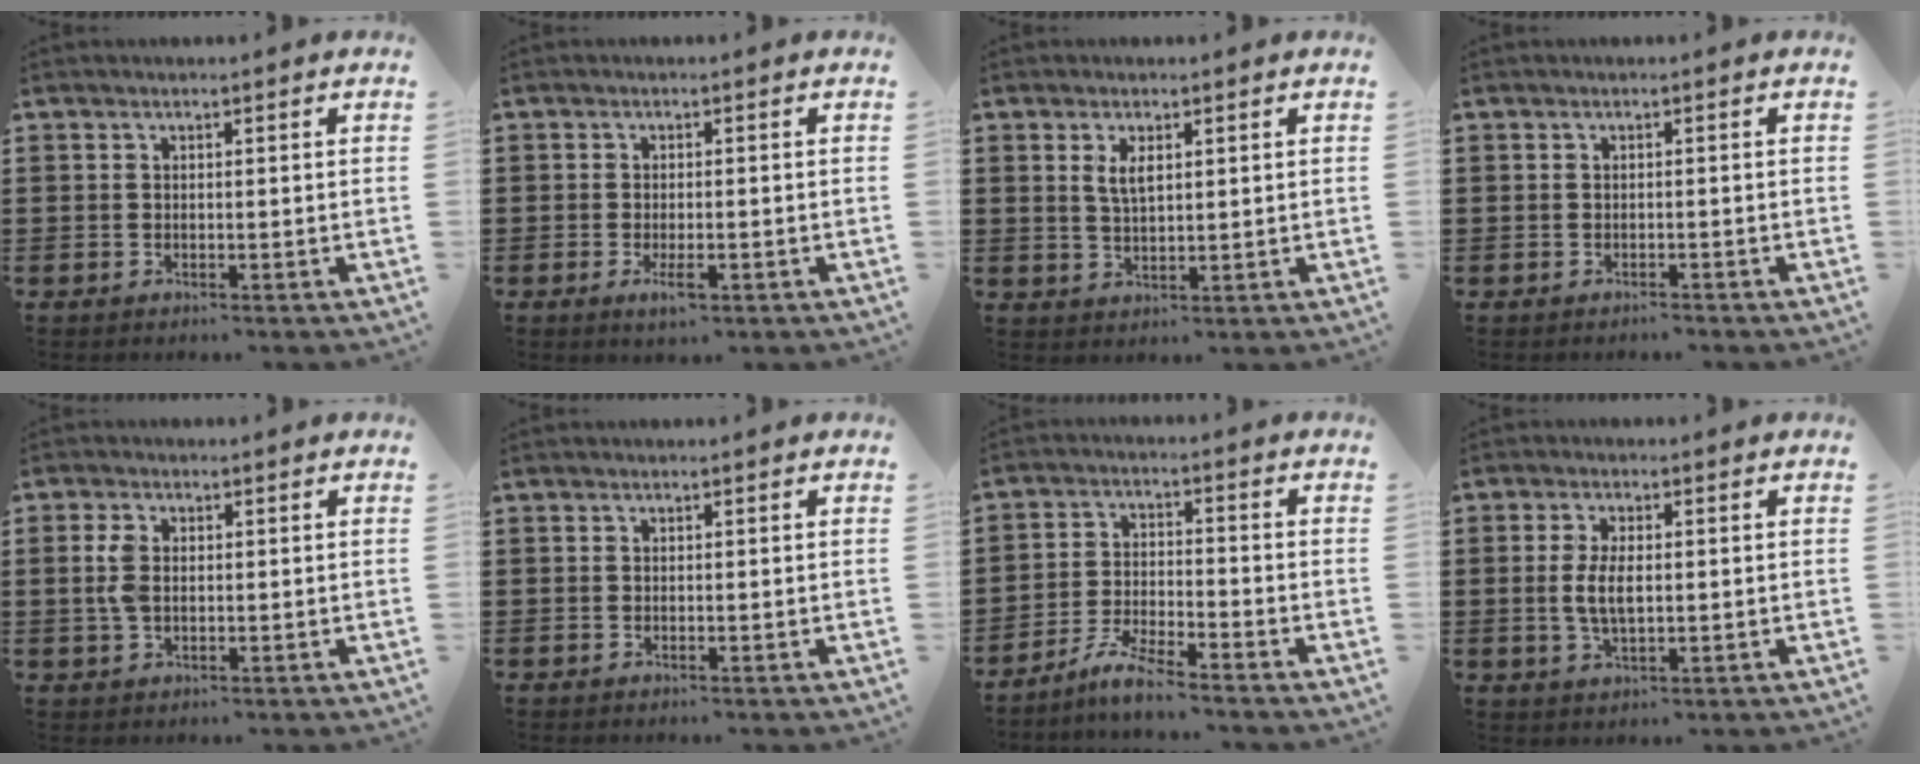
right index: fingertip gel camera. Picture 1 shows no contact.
{"total": 2.5, "force": [-1.1, 0.7, 2.1], "torque": [-0.051, -0.007, -0.024]}
{"total": 3.0, "force": [1.2, 1.1, 2.5], "torque": [-0.053, 0.004, 0.019]}
{"total": 0.7, "force": [-0.7, 0.1, -0.2], "torque": [0.002, 0.002, -0.016]}
{"total": 3.7, "force": [0.4, 2.2, 2.9], "torque": [-0.069, 0.006, 0.003]}
{"total": 0.0}
{"total": 5.1, "force": [-4.7, -0.1, 1.9], "torque": [-0.047, -0.007, -0.092]}
{"total": 4.8, "force": [0.1, 2.0, 4.4], "torque": [-0.099, -0.001, -0.005]}